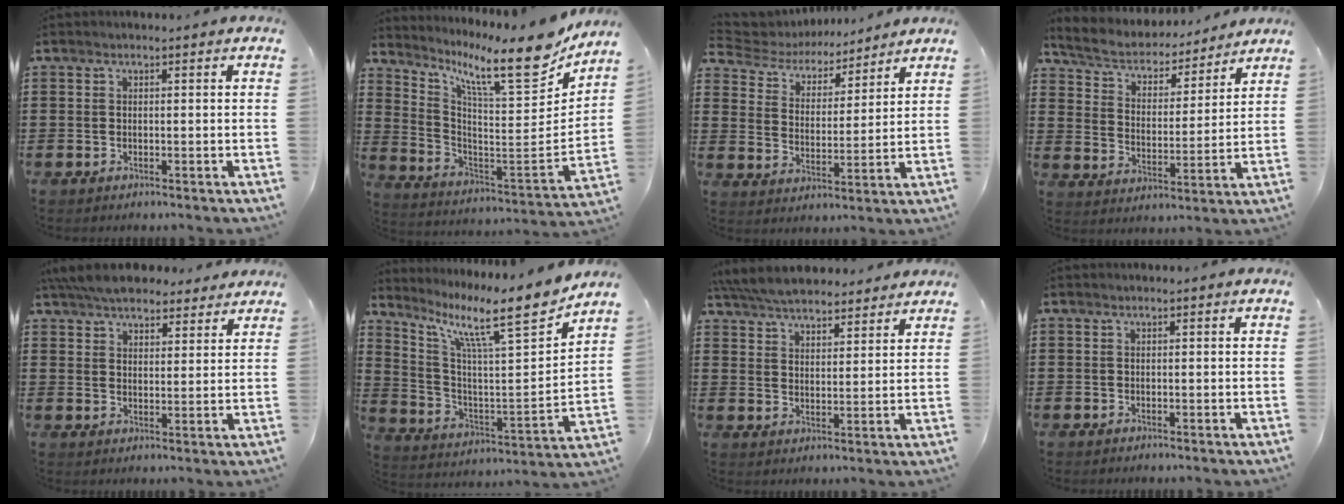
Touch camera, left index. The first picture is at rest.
{"total": 12.7, "force": [9.5, 2.0, 8.2], "torque": [-0.153, -0.072, 0.151]}
{"total": 5.2, "force": [5.0, 1.2, 0.7], "torque": [-0.043, -0.030, 0.084]}
{"total": 4.9, "force": [4.7, 1.1, 1.0], "torque": [-0.046, -0.033, 0.076]}
{"total": 7.1, "force": [6.4, 2.1, 2.2], "torque": [-0.062, -0.011, 0.123]}
{"total": 12.2, "force": [9.1, 1.2, 8.1], "torque": [-0.169, -0.062, 0.137]}
{"total": 6.1, "force": [5.8, 1.0, 1.4], "torque": [-0.050, -0.017, 0.108]}
{"total": 0.0}